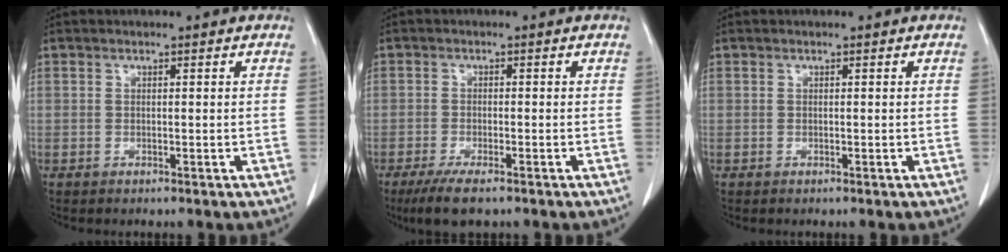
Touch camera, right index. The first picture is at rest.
{"total": 4.9, "force": [-3.4, 1.5, 3.2], "torque": [-0.062, -0.009, -0.058]}
{"total": 0.0}